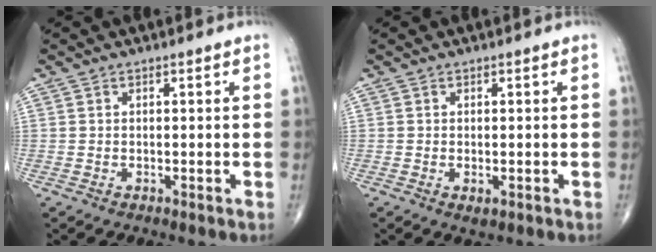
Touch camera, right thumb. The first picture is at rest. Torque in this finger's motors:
{"motor_torque": [-0.11, 0.11, -0.09, 0.09, 0.04]}